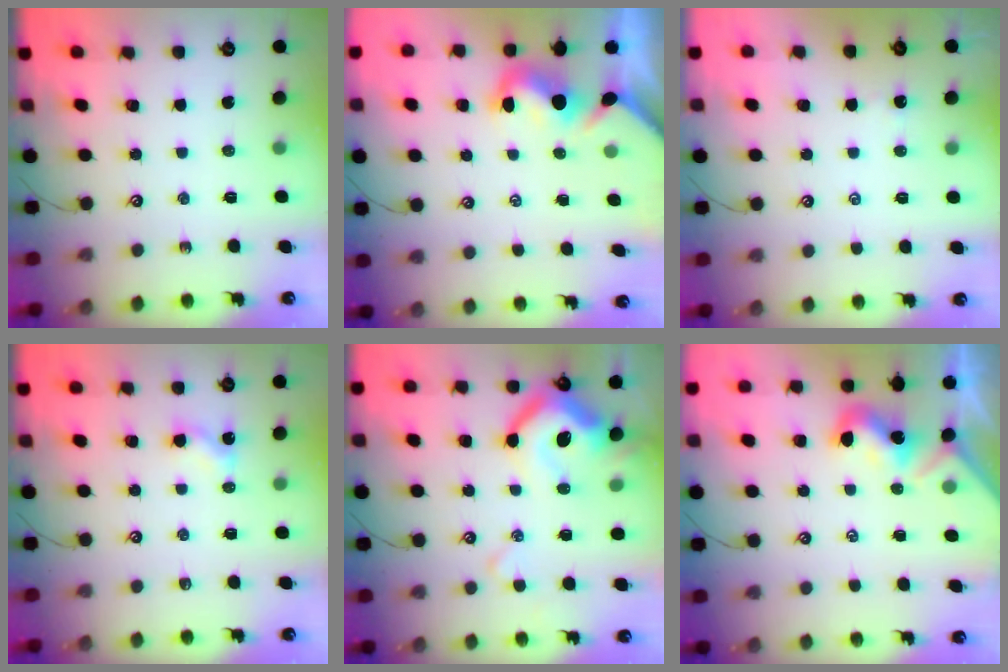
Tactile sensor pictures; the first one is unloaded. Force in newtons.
{"total": 1.4, "press": 1.1, "slide": 0.9}
{"total": 3.6, "press": 3.6, "slide": 0.0}
{"total": 3.7, "press": 3.7, "slide": 0.5}
{"total": 13.6, "press": 13.5, "slide": 1.6}
{"total": 1.7, "press": 1.7, "slide": 0.1}